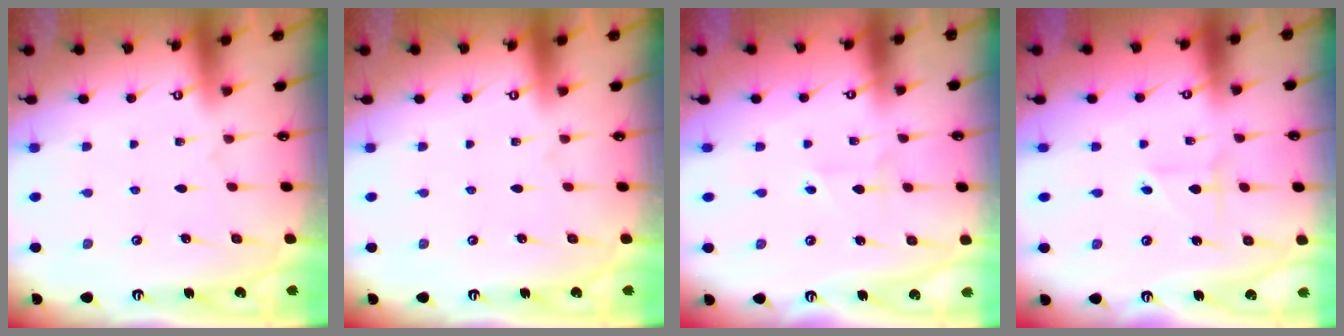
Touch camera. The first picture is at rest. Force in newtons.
{"total": 0.0}
{"total": 1.6, "press": 1.5, "slide": 0.5}
{"total": 1.8, "press": 1.8, "slide": 0.2}